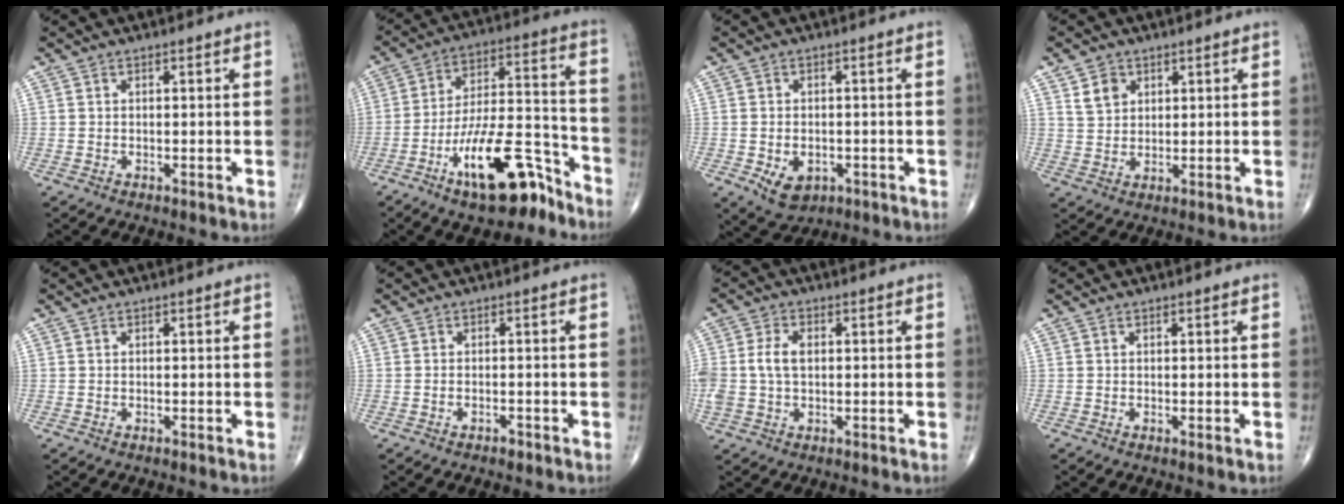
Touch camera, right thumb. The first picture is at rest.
{"total": 17.7, "force": [-10.9, 6.4, 12.4], "torque": [-0.186, 0.090, -0.183]}
{"total": 6.3, "force": [-2.0, 4.4, 4.0], "torque": [-0.053, 0.003, -0.019]}
{"total": 4.5, "force": [2.3, 3.5, 1.8], "torque": [-0.017, -0.014, 0.047]}
{"total": 0.0}
{"total": 1.1, "force": [-0.8, 0.6, 0.5], "torque": [-0.013, 0.007, -0.011]}
{"total": 6.7, "force": [0.4, 4.4, 5.1], "torque": [-0.120, 0.014, 0.010]}
{"total": 0.0}